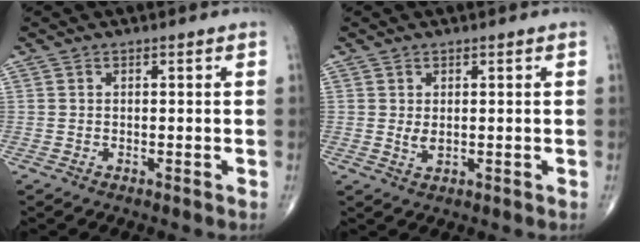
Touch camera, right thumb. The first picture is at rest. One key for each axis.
{"total": 1.4, "fx": 0.4, "fy": 0.7, "fz": 1.1, "tx": -0.020, "ty": -0.005, "tz": 0.011}